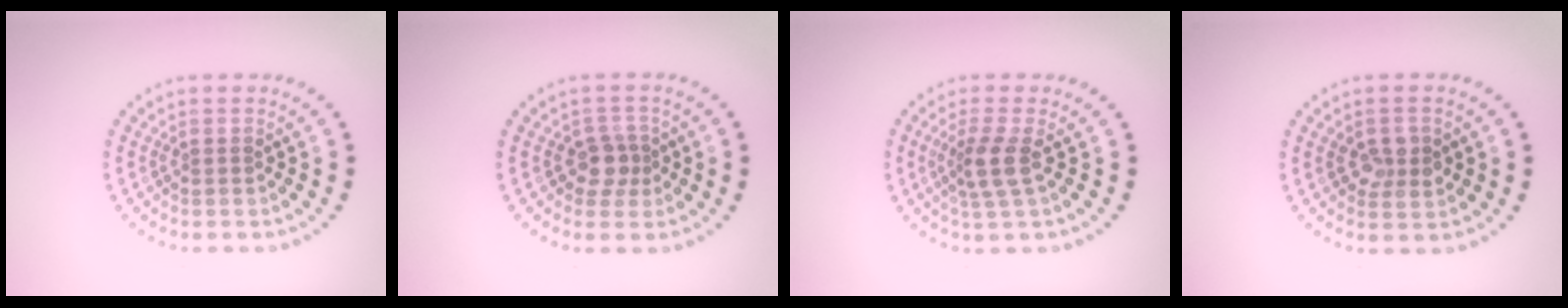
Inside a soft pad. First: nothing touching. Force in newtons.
{"total": 2.2, "press": 1.8, "slide": 1.1}
{"total": 2.7, "press": 2.1, "slide": 1.7}
{"total": 2.6, "press": 2.6, "slide": 0.1}